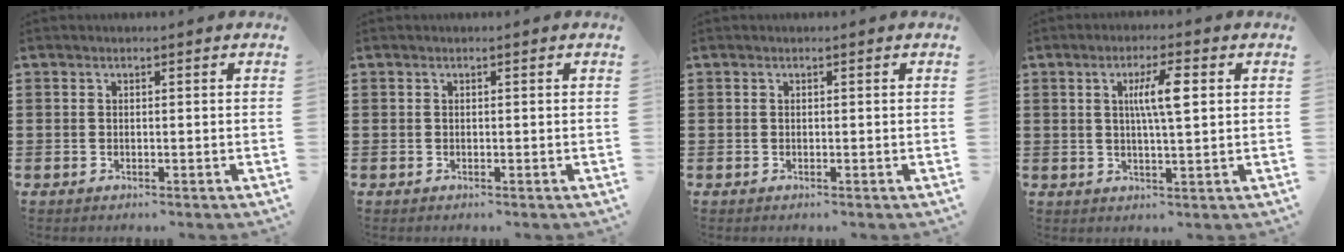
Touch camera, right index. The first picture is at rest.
{"total": 0.0}
{"total": 0.0}
{"total": 5.7, "force": [1.2, 1.0, 5.5], "torque": [-0.109, 0.008, 0.016]}